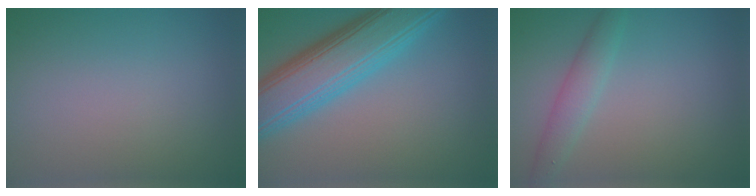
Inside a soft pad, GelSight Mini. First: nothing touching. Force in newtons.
{"total": 8.7, "press": 8.7, "slide": 0.2}
{"total": 2.3, "press": 2.3, "slide": 0.0}